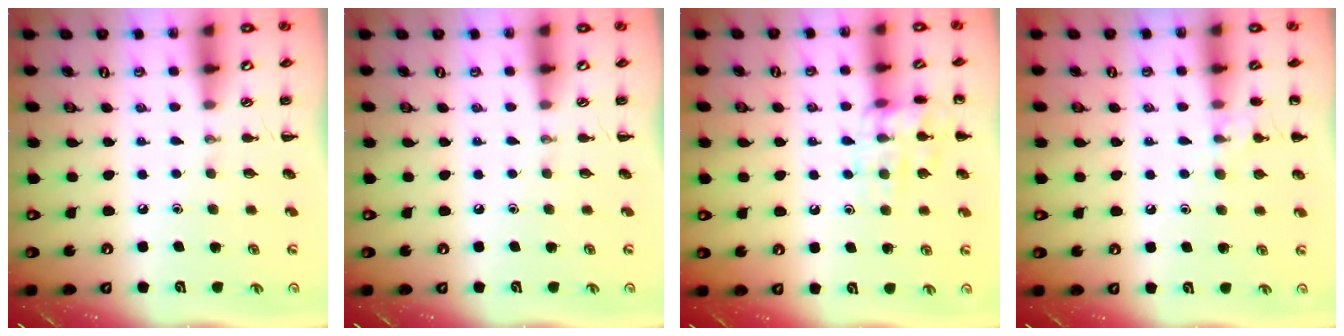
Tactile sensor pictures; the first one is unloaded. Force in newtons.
{"total": 0.0}
{"total": 12.5, "press": 12.5, "slide": 0.6}
{"total": 9.0, "press": 8.7, "slide": 2.4}